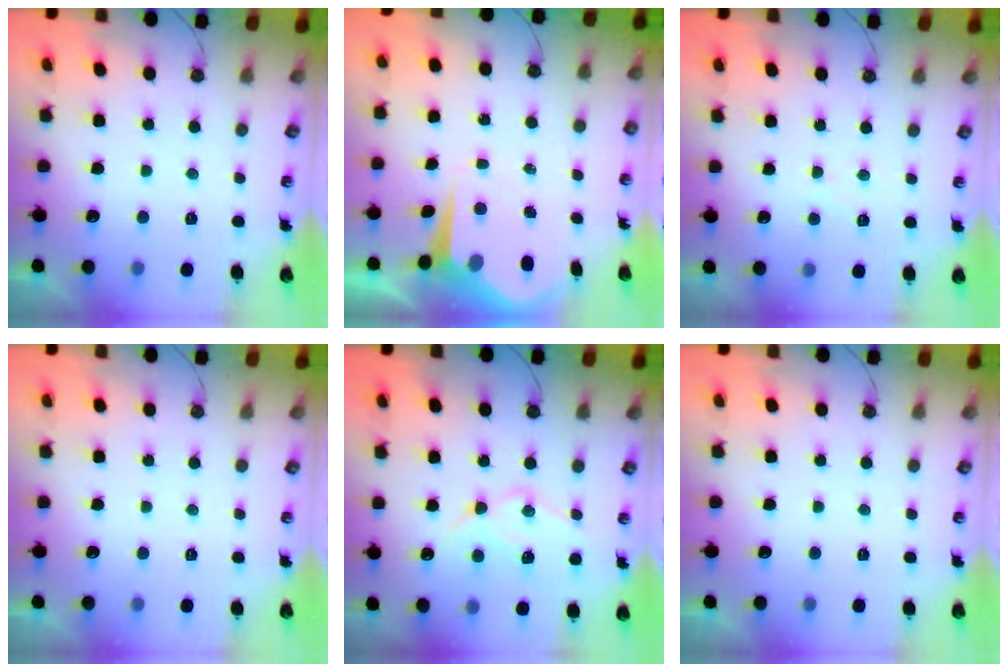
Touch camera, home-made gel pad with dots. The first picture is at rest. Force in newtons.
{"total": 7.4, "press": 7.4, "slide": 0.6}
{"total": 5.1, "press": 5.0, "slide": 0.7}
{"total": 0.0}
{"total": 13.8, "press": 13.7, "slide": 1.0}
{"total": 0.0}